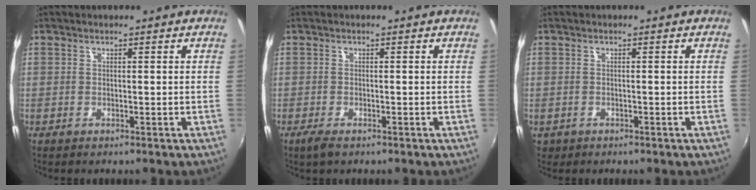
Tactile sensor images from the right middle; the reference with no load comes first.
{"total": 2.3, "force": [-1.5, 0.7, 1.5], "torque": [-0.032, -0.008, -0.028]}
{"total": 1.4, "force": [-0.6, 1.1, 0.5], "torque": [-0.015, -0.004, -0.008]}